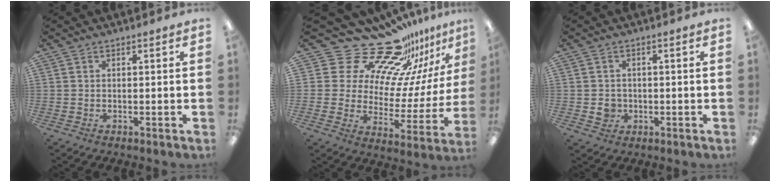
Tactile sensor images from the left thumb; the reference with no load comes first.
{"total": 23.5, "force": [19.1, 10.6, 8.7], "torque": [-0.140, -0.146, 0.339]}
{"total": 3.5, "force": [-0.5, 3.3, 1.0], "torque": [-0.002, -0.001, -0.010]}